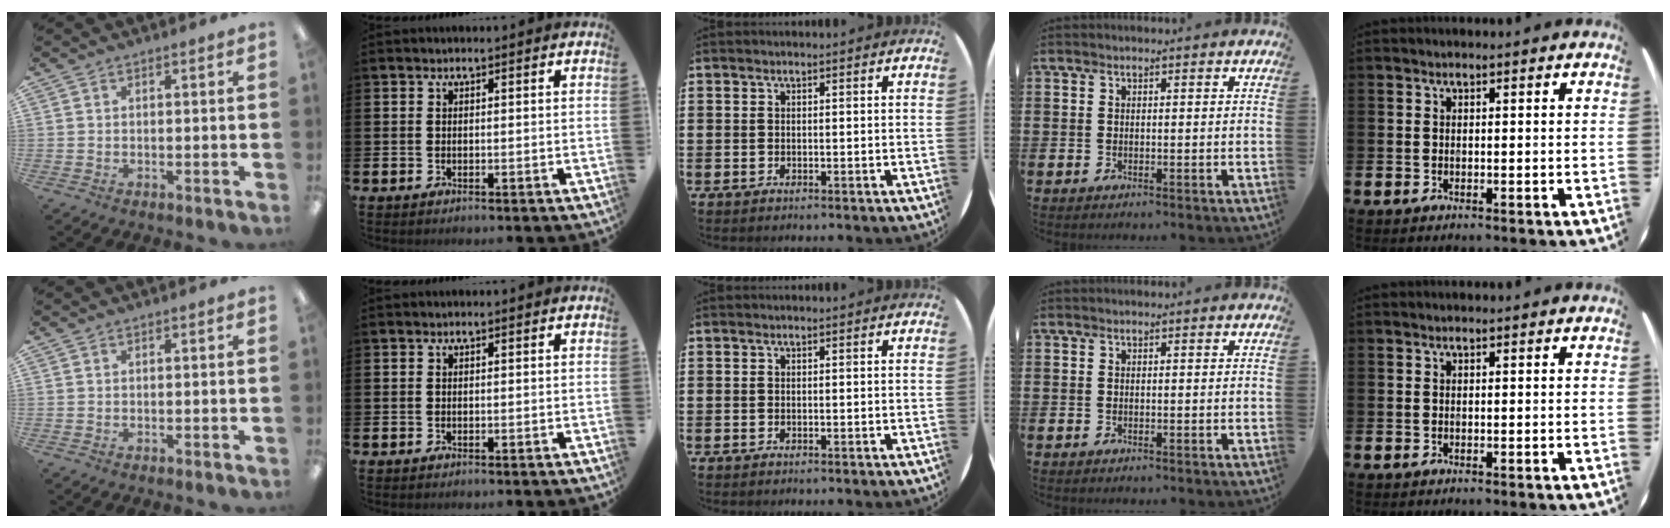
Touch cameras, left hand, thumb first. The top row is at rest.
{}